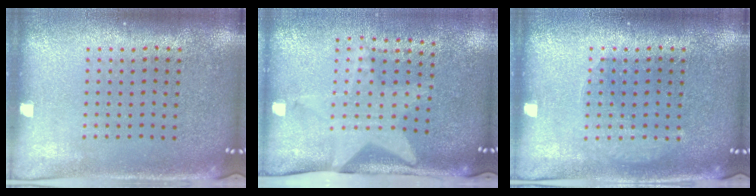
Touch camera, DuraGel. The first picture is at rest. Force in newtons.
{"total": 2.0, "press": 1.5, "slide": 1.3}
{"total": 1.3, "press": 1.3, "slide": 0.2}